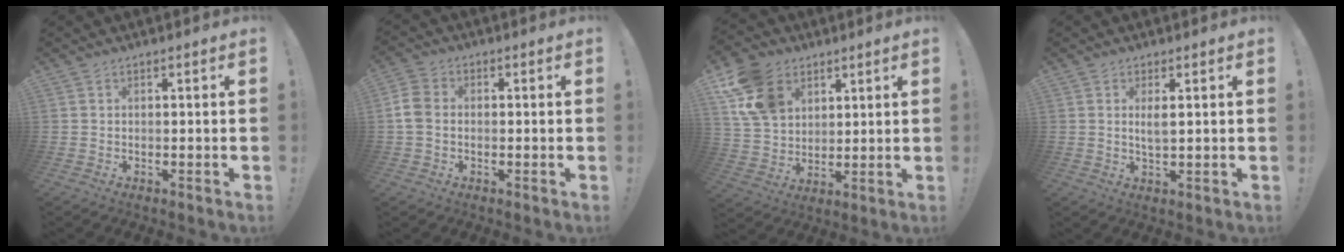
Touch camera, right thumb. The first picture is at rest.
{"total": 6.1, "force": [-0.6, 4.6, 4.0], "torque": [-0.099, 0.010, -0.007]}
{"total": 15.2, "force": [7.1, 11.3, 7.4], "torque": [-0.132, -0.028, 0.142]}
{"total": 3.1, "force": [1.1, 0.7, 2.8], "torque": [-0.040, -0.009, 0.015]}